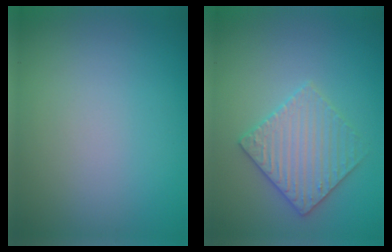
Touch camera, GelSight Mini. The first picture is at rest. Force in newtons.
{"total": 3.5, "press": 3.5, "slide": 0.5}